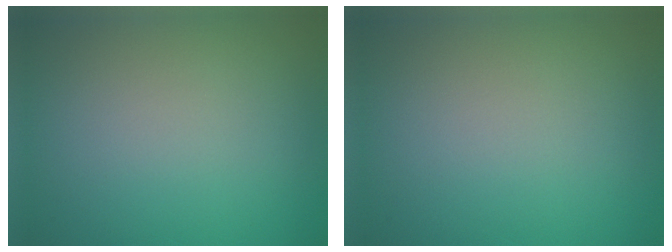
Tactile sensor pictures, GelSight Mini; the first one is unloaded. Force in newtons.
{"total": 0.0}